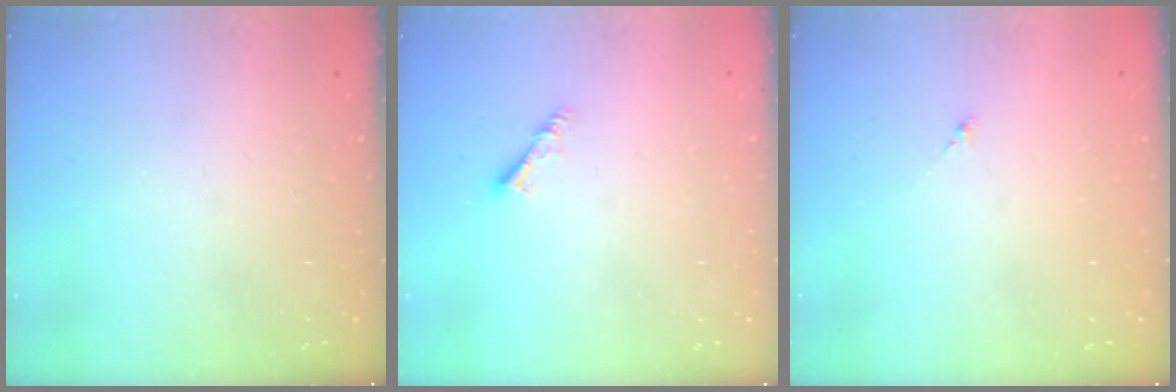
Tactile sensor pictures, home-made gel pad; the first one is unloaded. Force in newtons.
{"total": 3.0, "press": 2.9, "slide": 0.6}
{"total": 0.0}